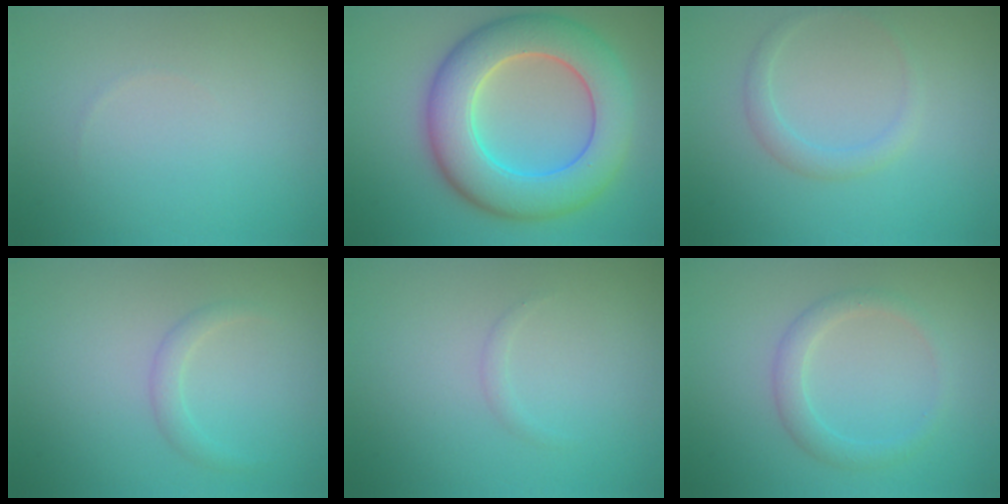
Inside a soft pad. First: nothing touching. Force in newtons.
{"total": 9.7, "press": 9.7, "slide": 0.3}
{"total": 1.6, "press": 1.6, "slide": 0.1}
{"total": 1.2, "press": 1.2, "slide": 0.1}
{"total": 0.5, "press": 0.5, "slide": 0.0}
{"total": 2.1, "press": 2.1, "slide": 0.1}